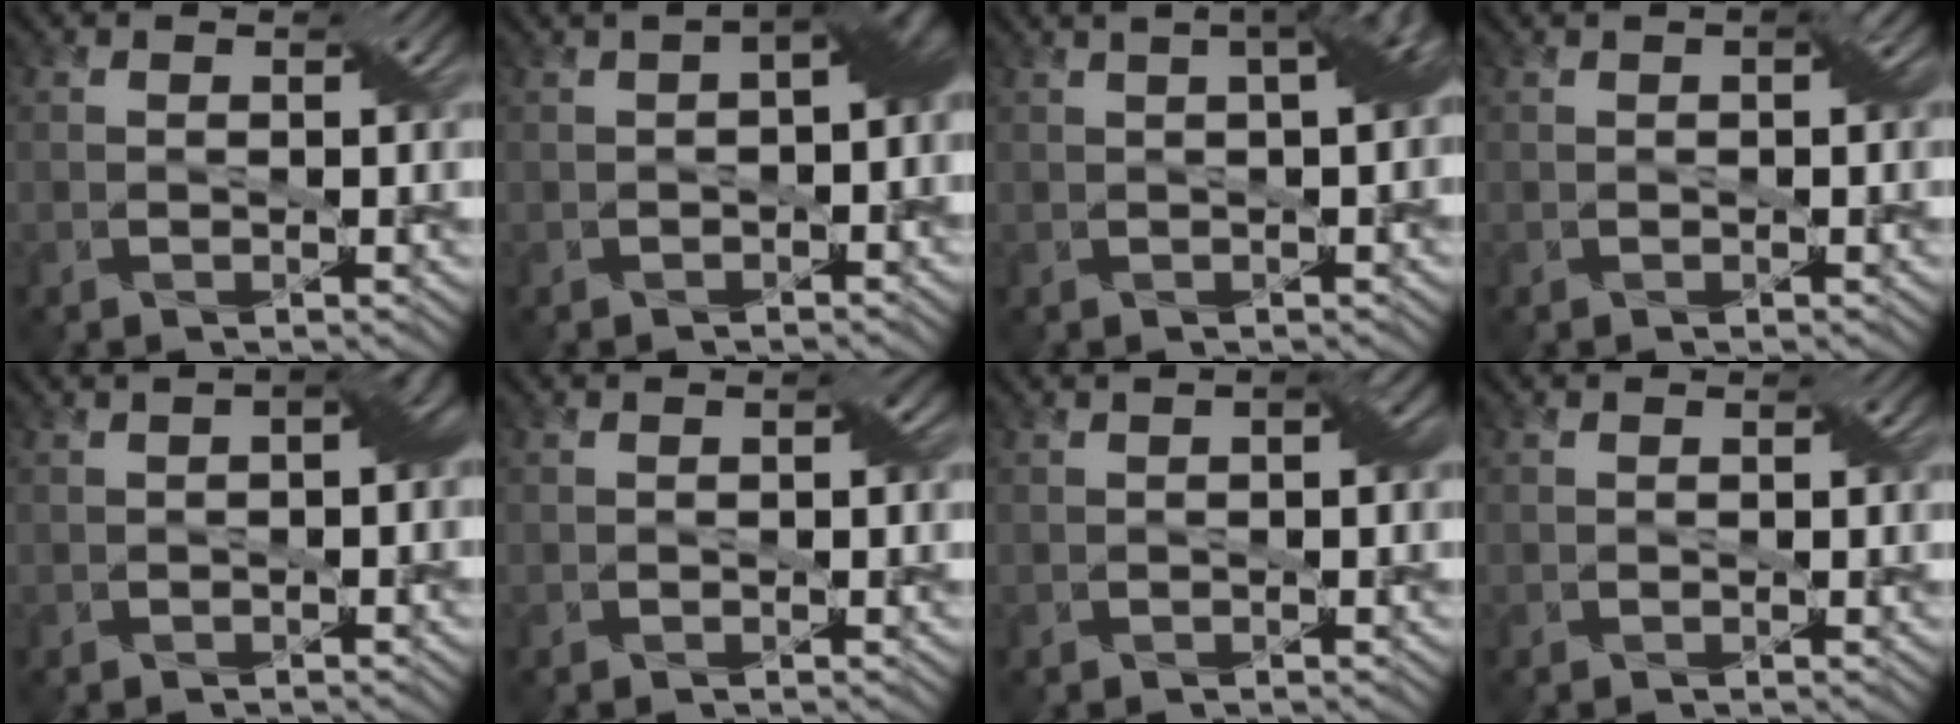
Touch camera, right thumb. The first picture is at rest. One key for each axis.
{"total": 6.6, "fx": 0.1, "fy": 3.1, "fz": 5.9, "tx": -0.066, "ty": 0.007, "tz": 0.005}
{"total": 5.7, "fx": 1.4, "fy": 1.9, "fz": 5.2, "tx": -0.050, "ty": 0.030, "tz": 0.007}
{"total": 2.0, "fx": 0.4, "fy": 0.4, "fz": 1.9, "tx": -0.027, "ty": 0.013, "tz": 0.004}
{"total": 4.3, "fx": 0.2, "fy": 2.1, "fz": 3.7, "tx": -0.045, "ty": 0.008, "tz": 0.006}
{"total": 1.1, "fx": 0.0, "fy": 0.5, "fz": 1.0, "tx": -0.012, "ty": 0.003, "tz": 0.001}
{"total": 2.4, "fx": 0.3, "fy": 0.8, "fz": 2.3, "tx": -0.031, "ty": 0.013, "tz": 0.004}
{"total": 0.0}